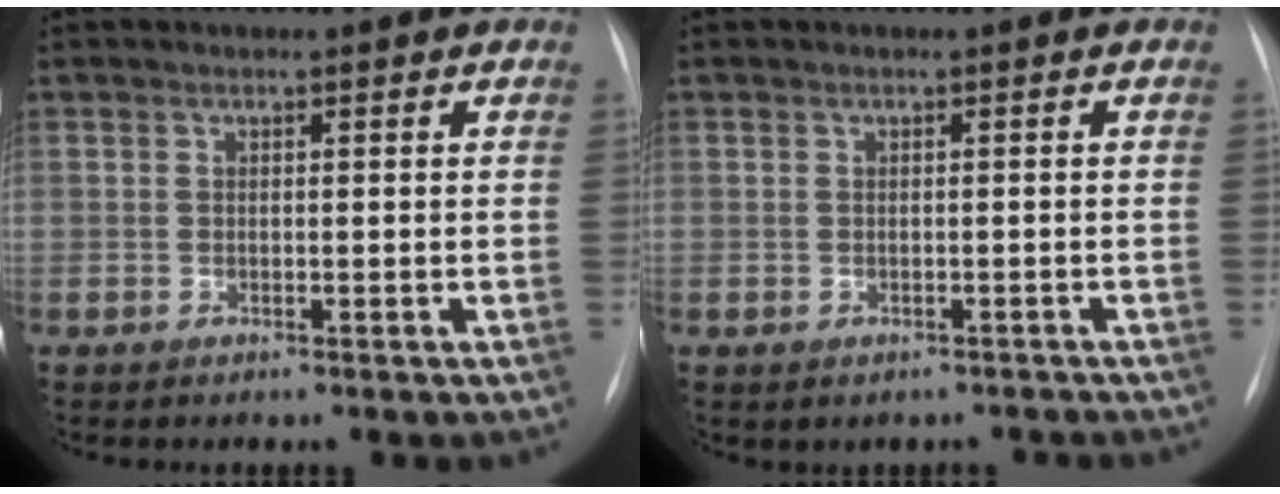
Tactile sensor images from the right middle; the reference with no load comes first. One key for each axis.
{"total": 2.7, "fx": -2.1, "fy": 1.6, "fz": 0.5, "tx": -0.007, "ty": 0.010, "tz": -0.022}